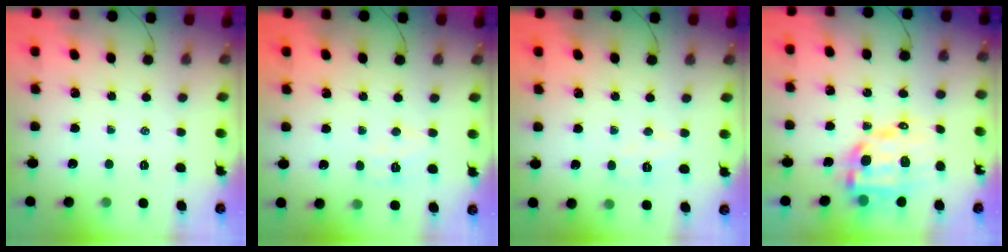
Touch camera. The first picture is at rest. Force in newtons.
{"total": 5.7, "press": 5.7, "slide": 1.0}
{"total": 3.8, "press": 3.7, "slide": 0.8}
{"total": 12.3, "press": 11.9, "slide": 3.0}